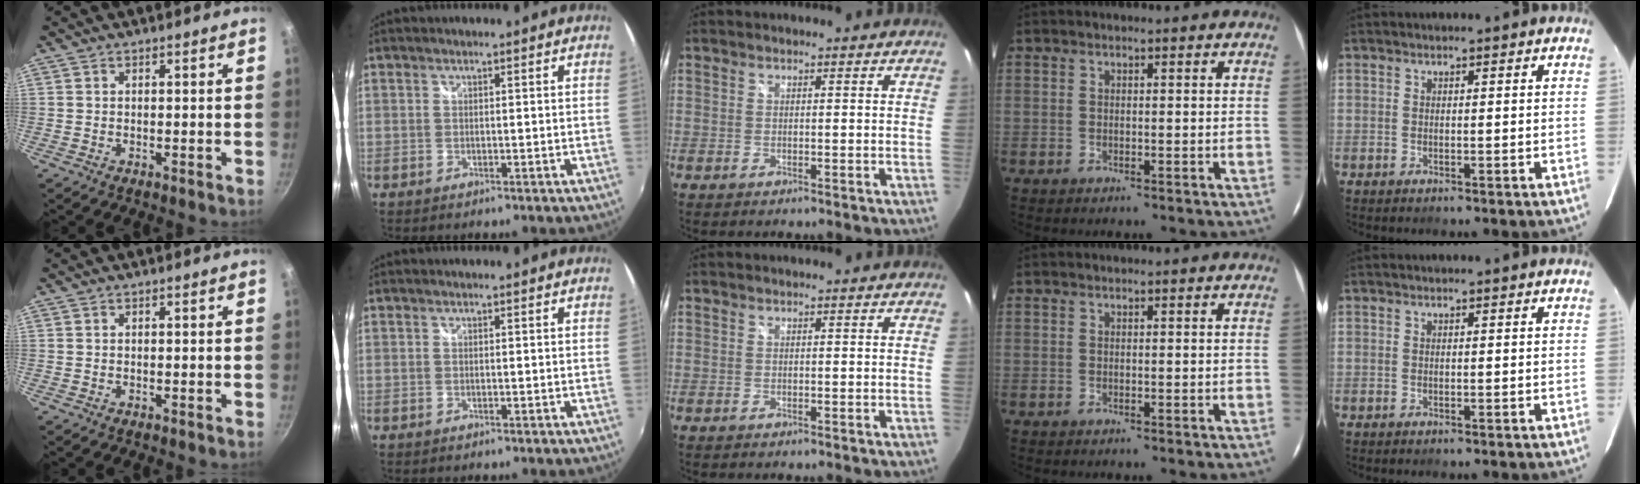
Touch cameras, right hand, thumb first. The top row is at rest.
{}